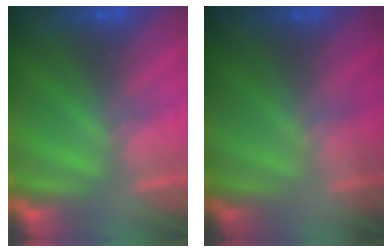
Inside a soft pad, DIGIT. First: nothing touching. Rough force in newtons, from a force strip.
{"total": 1.7}